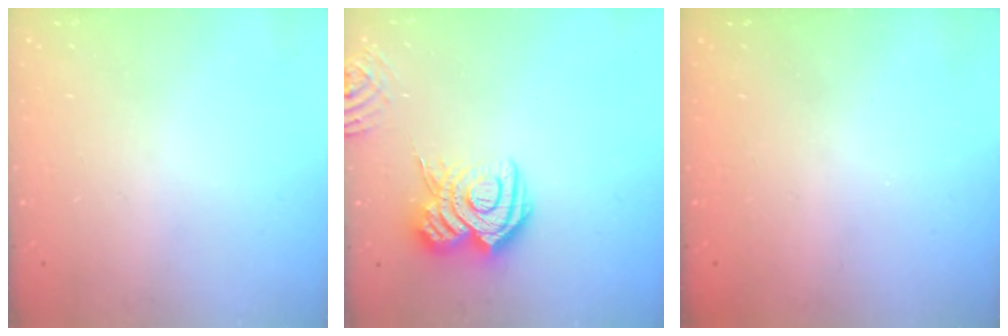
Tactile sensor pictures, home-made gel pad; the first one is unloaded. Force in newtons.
{"total": 16.0, "press": 15.9, "slide": 1.5}
{"total": 2.4, "press": 2.3, "slide": 0.8}